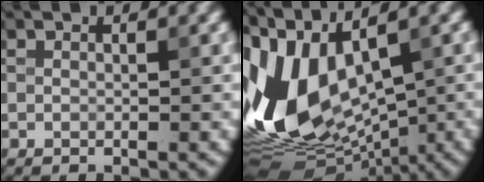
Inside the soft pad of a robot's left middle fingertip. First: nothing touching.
{"total": 13.4, "force": [1.0, 8.1, 10.6], "torque": [-0.224, -0.008, 0.018]}